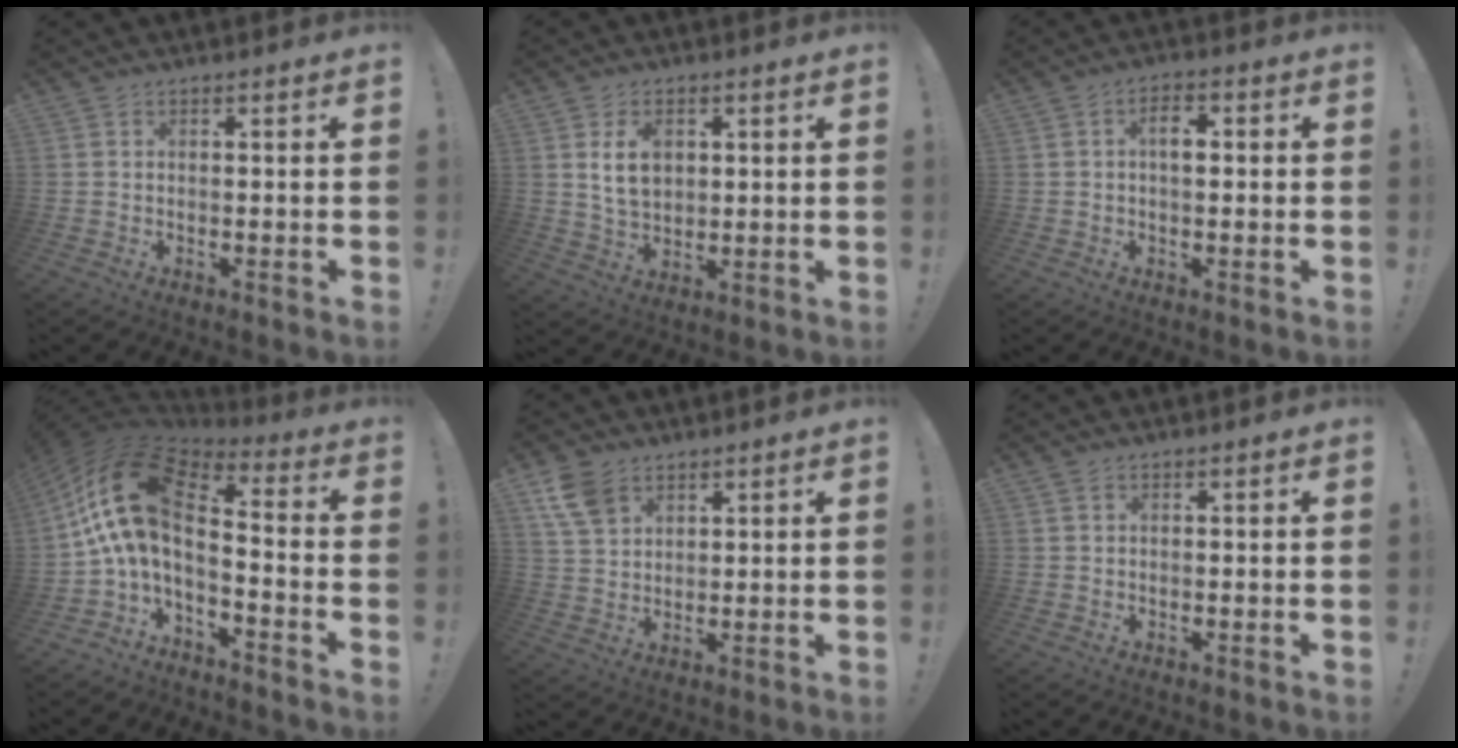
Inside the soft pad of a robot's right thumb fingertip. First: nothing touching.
{"total": 8.3, "force": [2.0, 6.0, 5.4], "torque": [-0.085, 0.000, 0.036]}
{"total": 3.9, "force": [0.2, 2.1, 3.3], "torque": [-0.039, 0.006, -0.005]}
{"total": 15.7, "force": [2.6, 7.3, 13.6], "torque": [-0.265, -0.015, 0.053]}
{"total": 9.3, "force": [5.4, 6.2, 4.2], "torque": [-0.082, -0.014, 0.111]}
{"total": 0.7, "force": [0.5, 0.5, 0.1], "torque": [-0.003, 0.000, 0.010]}